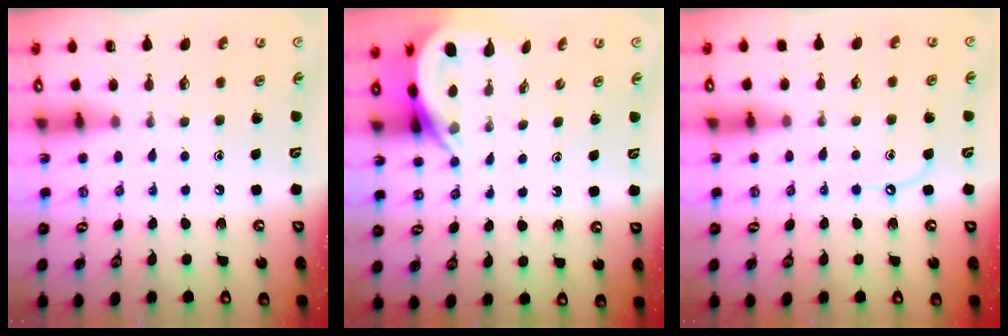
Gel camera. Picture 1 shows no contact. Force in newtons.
{"total": 5.1, "press": 5.0, "slide": 0.6}
{"total": 5.9, "press": 5.8, "slide": 0.7}